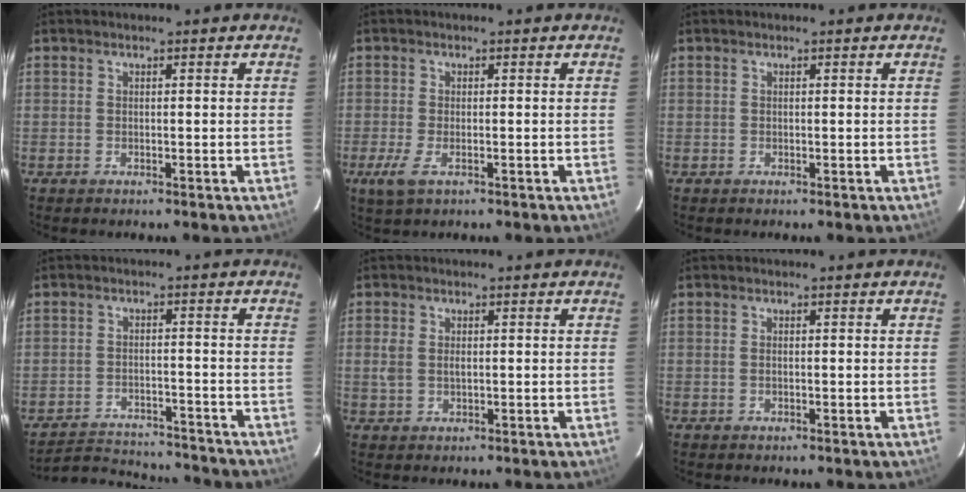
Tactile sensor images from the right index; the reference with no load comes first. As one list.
[{"total": 4.1, "force": [-2.0, 1.7, 3.1], "torque": [-0.071, -0.012, -0.036]}, {"total": 0.0}, {"total": 14.0, "force": [-13.1, 3.4, 3.3], "torque": [-0.082, 0.014, -0.178]}, {"total": 3.1, "force": [0.1, 2.0, 2.3], "torque": [-0.047, -0.001, 0.003]}, {"total": 0.6, "force": [-0.1, 0.4, 0.4], "torque": [-0.010, -0.002, -0.003]}]